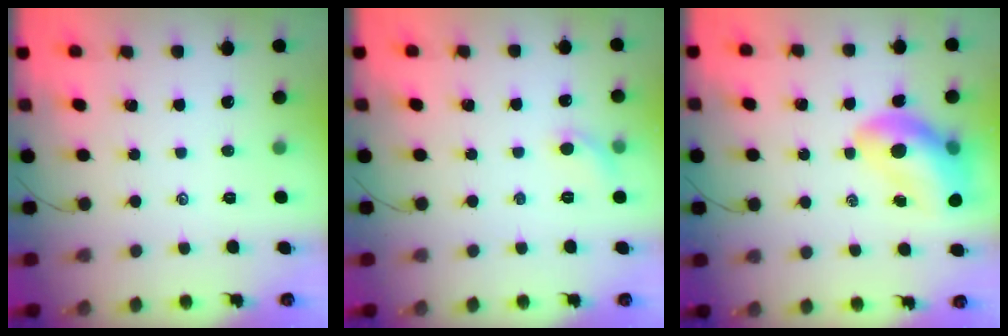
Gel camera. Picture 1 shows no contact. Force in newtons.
{"total": 5.2, "press": 5.0, "slide": 1.4}
{"total": 14.6, "press": 13.9, "slide": 4.4}